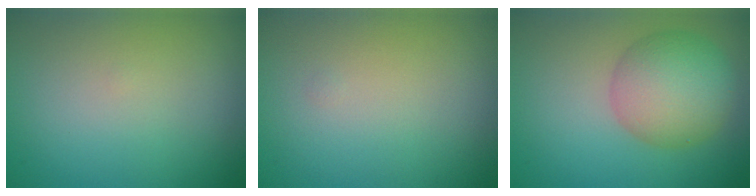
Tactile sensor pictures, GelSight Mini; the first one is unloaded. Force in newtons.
{"total": 0.0}
{"total": 6.3, "press": 6.3, "slide": 0.1}